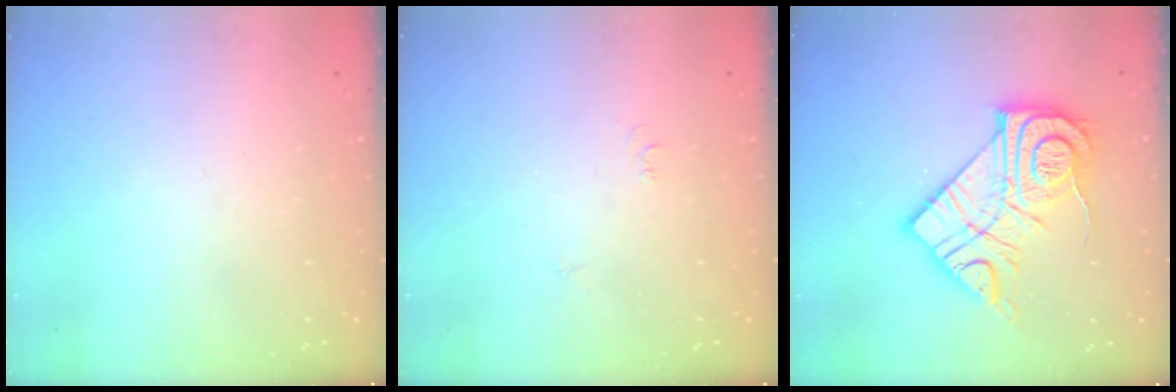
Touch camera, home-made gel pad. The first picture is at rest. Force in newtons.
{"total": 4.0, "press": 4.0, "slide": 0.6}
{"total": 18.2, "press": 18.1, "slide": 1.2}